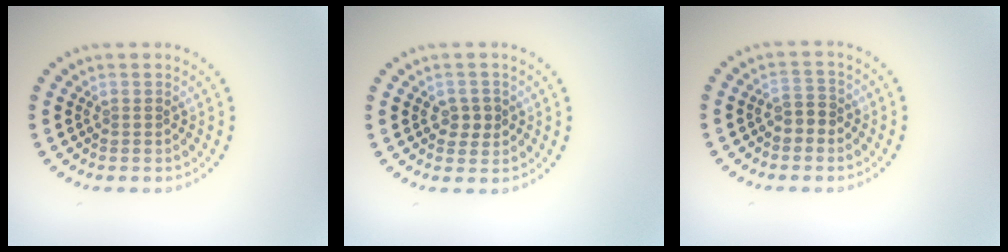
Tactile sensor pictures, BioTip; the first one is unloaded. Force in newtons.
{"total": 1.9, "press": 1.8, "slide": 0.4}
{"total": 1.8, "press": 1.7, "slide": 0.8}